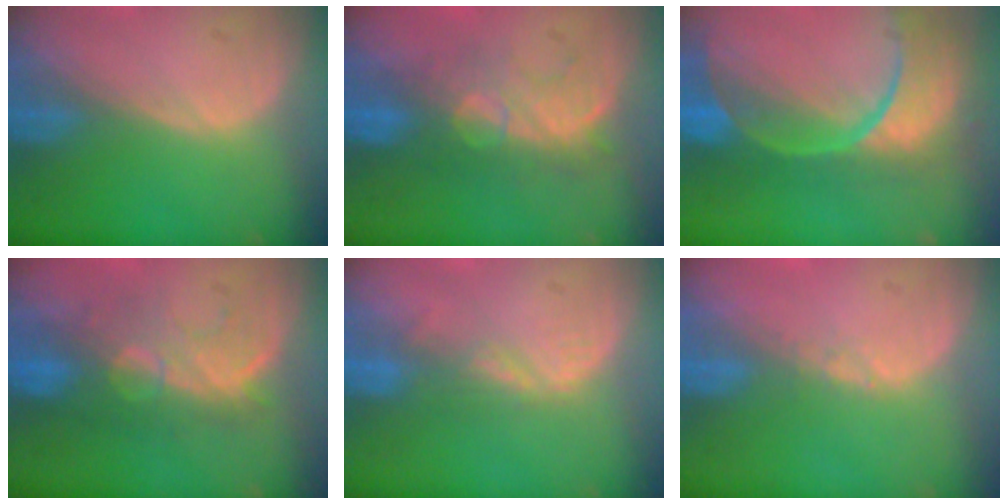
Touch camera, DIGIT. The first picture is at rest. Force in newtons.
{"total": 8.2, "press": 7.9, "slide": 2.3}
{"total": 13.8, "press": 10.9, "slide": 8.4}
{"total": 8.6, "press": 8.3, "slide": 2.3}
{"total": 3.2, "press": 2.6, "slide": 1.9}
{"total": 0.9, "press": 0.8, "slide": 0.5}